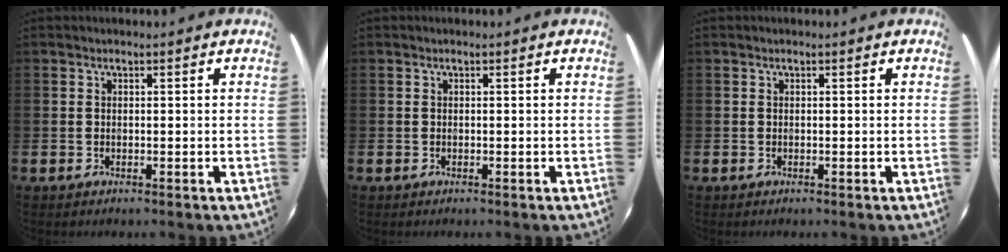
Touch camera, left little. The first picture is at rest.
{"total": 0.0}
{"total": 0.0}